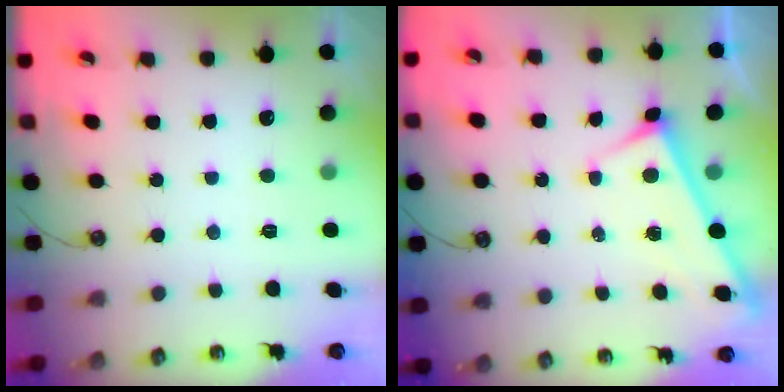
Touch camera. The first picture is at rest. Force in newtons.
{"total": 3.1, "press": 3.1, "slide": 0.3}